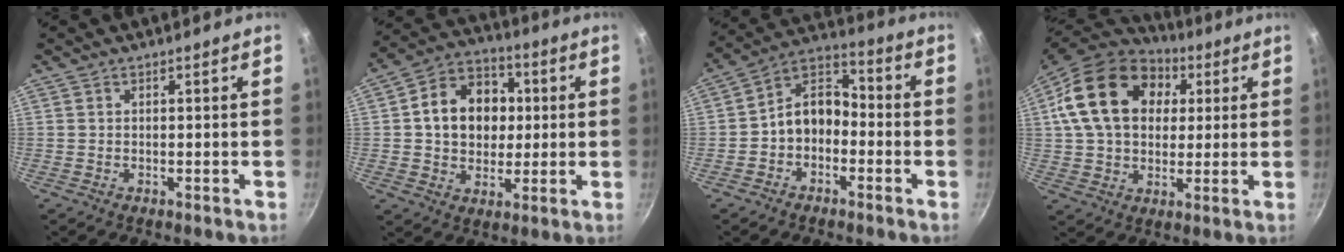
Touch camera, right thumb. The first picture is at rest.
{"total": 14.7, "force": [1.7, 11.7, 8.6], "torque": [-0.107, 0.019, 0.020]}
{"total": 9.5, "force": [-2.4, 7.0, 6.0], "torque": [-0.072, 0.054, -0.060]}
{"total": 20.7, "force": [5.4, 15.1, 13.1], "torque": [-0.209, 0.011, 0.086]}